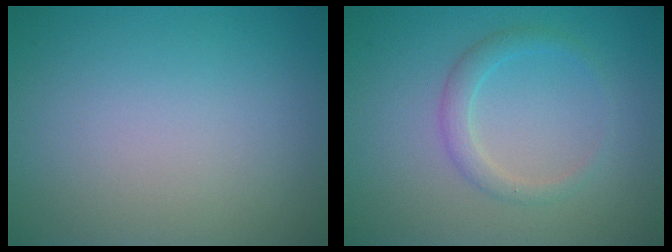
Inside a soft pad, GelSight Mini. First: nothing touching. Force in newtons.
{"total": 1.9, "press": 1.9, "slide": 0.2}